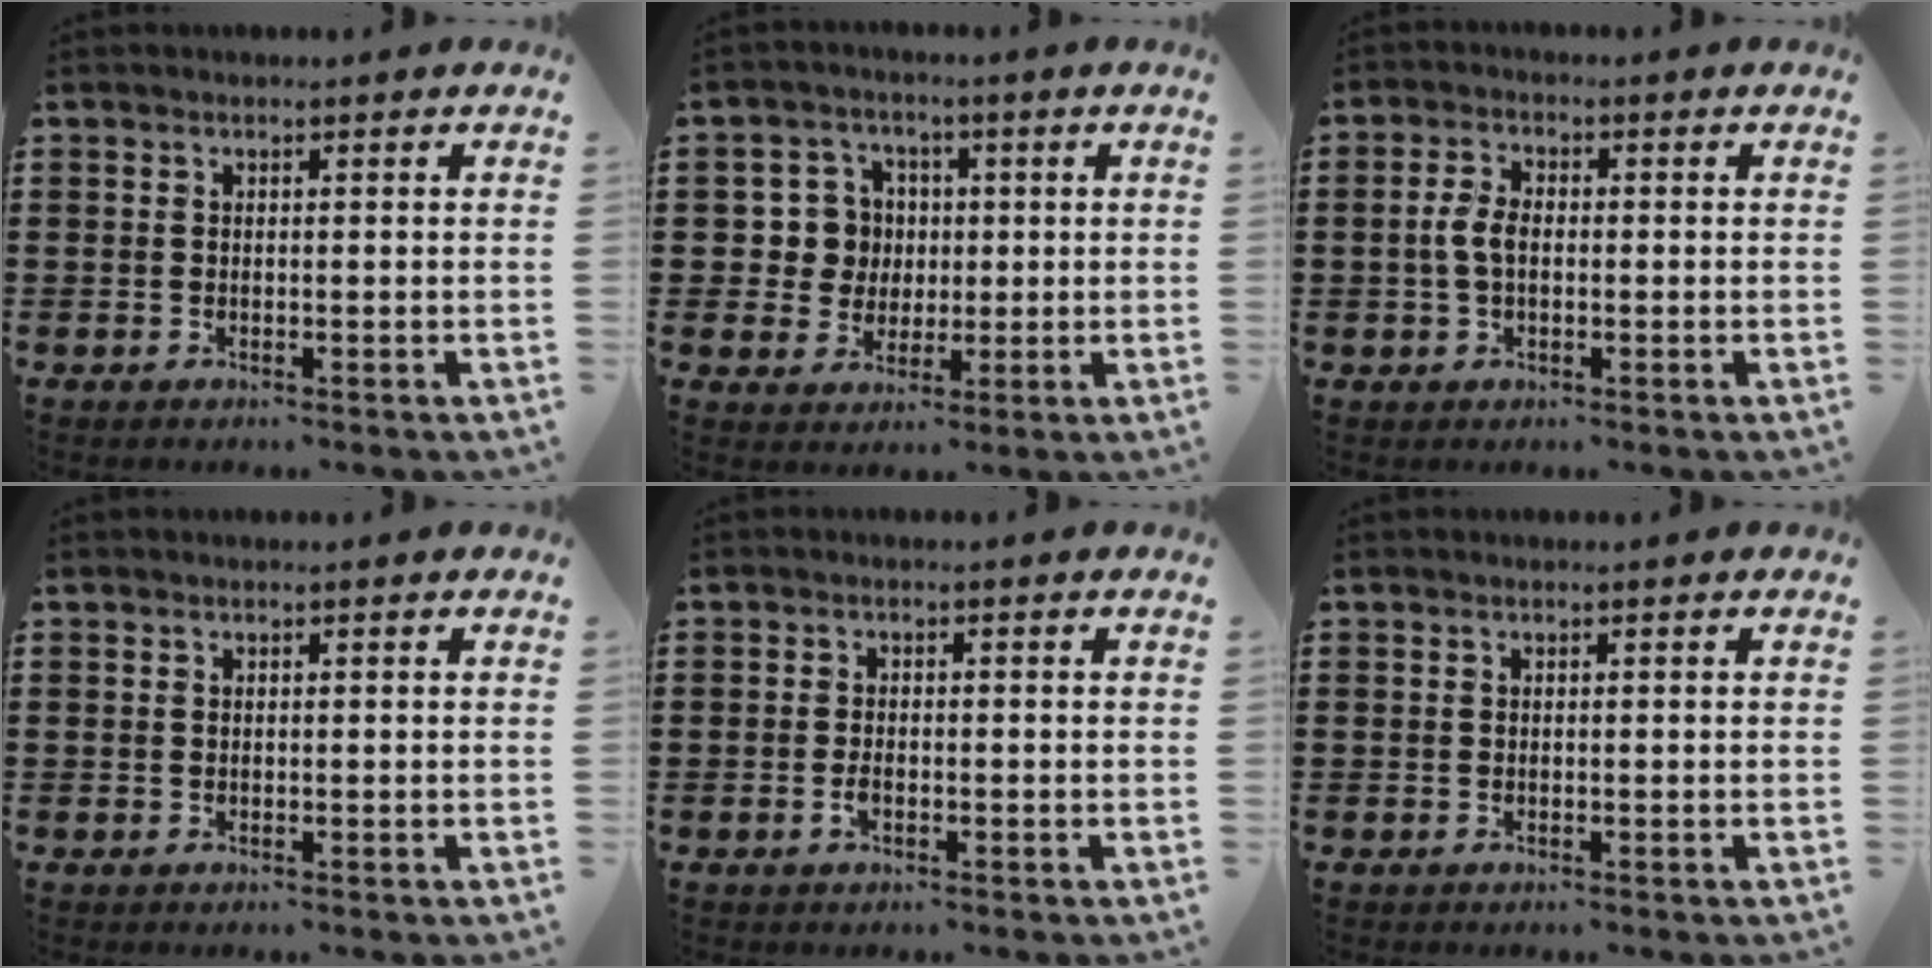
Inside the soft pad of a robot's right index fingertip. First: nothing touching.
{"total": 6.1, "force": [0.5, 5.8, 1.7], "torque": [-0.052, 0.015, 0.008]}
{"total": 3.8, "force": [-0.3, 2.1, 3.2], "torque": [-0.083, -0.003, -0.012]}
{"total": 0.0}
{"total": 1.6, "force": [-0.7, 0.7, 1.3], "torque": [-0.034, -0.004, -0.014]}
{"total": 0.0}